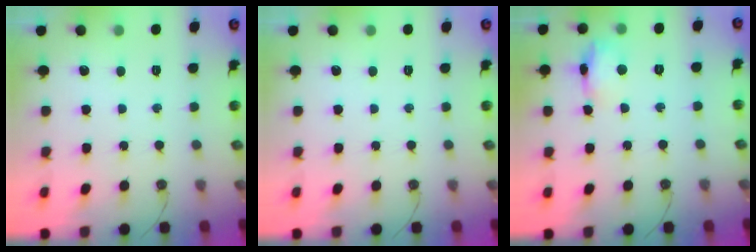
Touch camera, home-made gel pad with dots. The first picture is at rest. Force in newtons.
{"total": 0.0}
{"total": 10.0, "press": 10.0, "slide": 0.7}